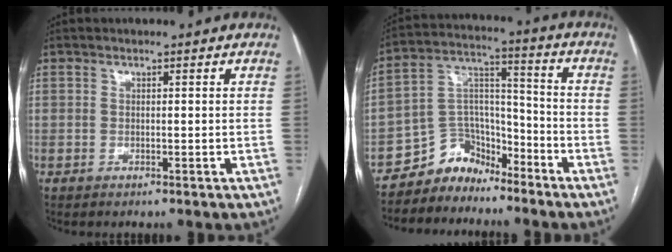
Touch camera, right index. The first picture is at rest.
{"total": 7.7, "force": [-6.6, 4.1, 0.2], "torque": [0.003, 0.054, -0.118]}